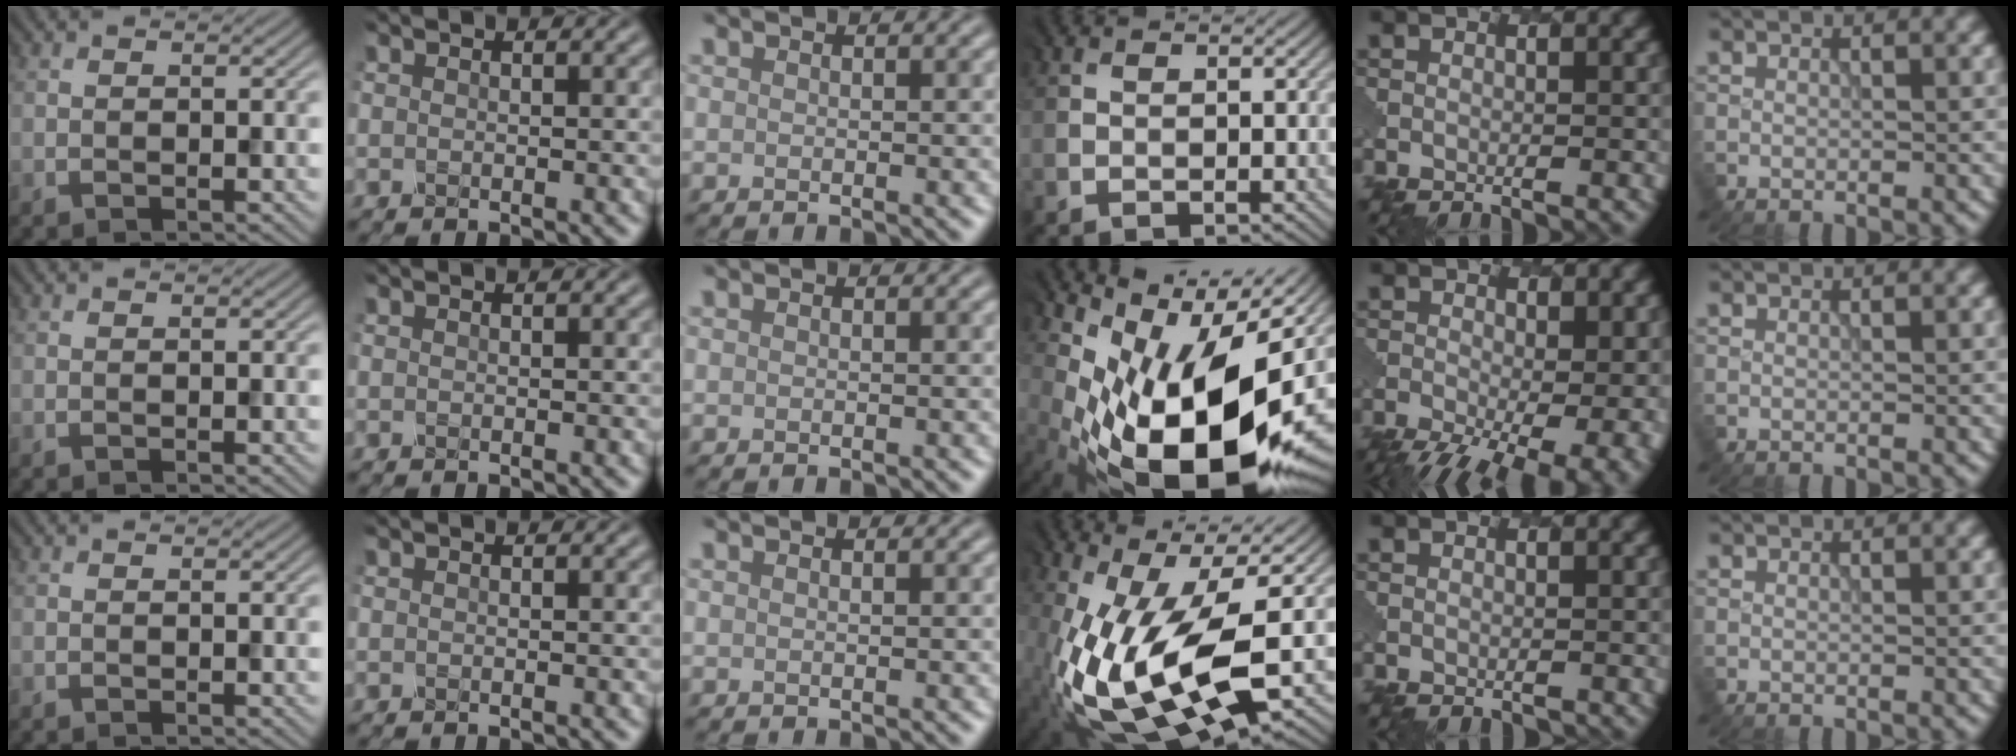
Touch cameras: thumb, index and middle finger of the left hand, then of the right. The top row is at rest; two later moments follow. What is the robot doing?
{"motion": "dispense", "object": "toothpaste"}